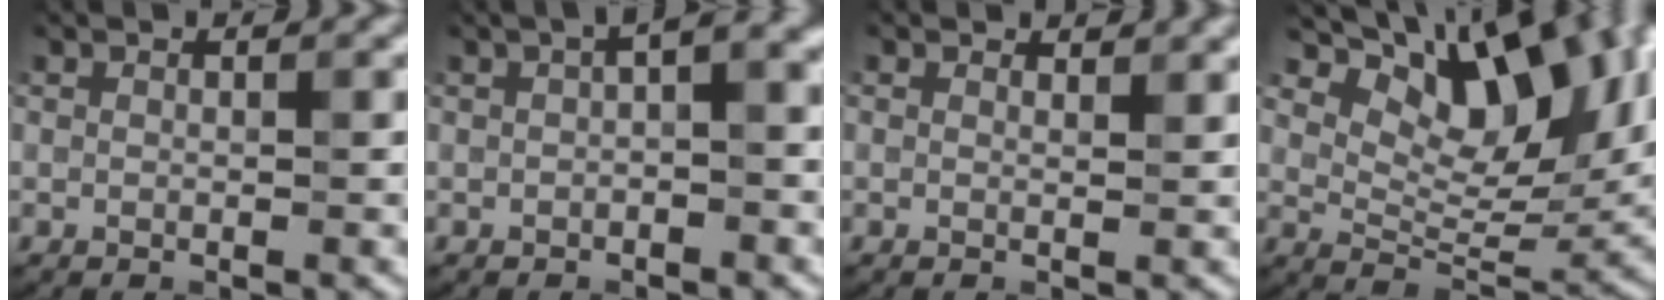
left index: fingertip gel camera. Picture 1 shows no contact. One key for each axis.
{"total": 3.4, "fx": 0.5, "fy": 0.9, "fz": 3.2, "tx": -0.040, "ty": 0.017, "tz": 0.000}
{"total": 1.4, "fx": 1.2, "fy": 0.6, "fz": 0.5, "tx": -0.008, "ty": -0.003, "tz": 0.011}
{"total": 10.7, "fx": 6.2, "fy": 5.2, "fz": 7.0, "tx": -0.094, "ty": 0.000, "tz": 0.105}